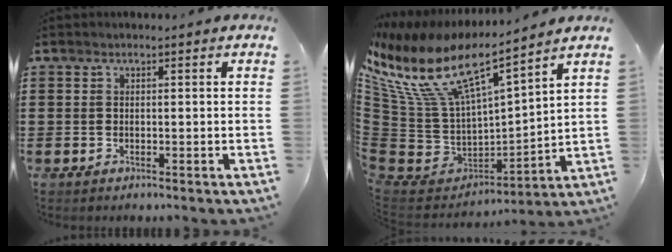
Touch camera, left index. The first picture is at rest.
{"total": 12.4, "force": [7.4, 4.8, 8.8], "torque": [-0.210, -0.046, 0.124]}